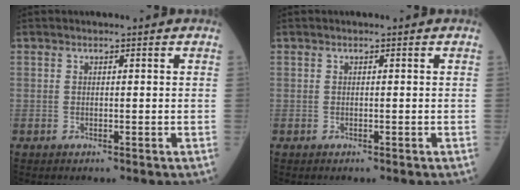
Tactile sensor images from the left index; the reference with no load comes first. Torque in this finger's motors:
{"motor_torque": [0.00, 0.00, 0.01, 0.00]}